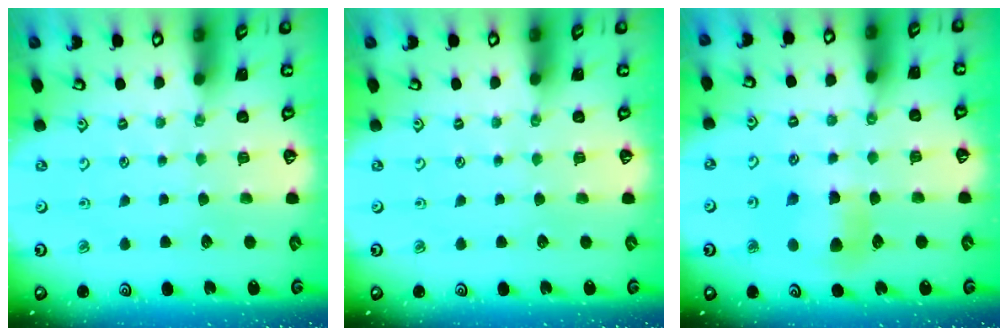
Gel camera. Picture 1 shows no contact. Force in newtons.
{"total": 0.0}
{"total": 6.1, "press": 6.1, "slide": 0.6}